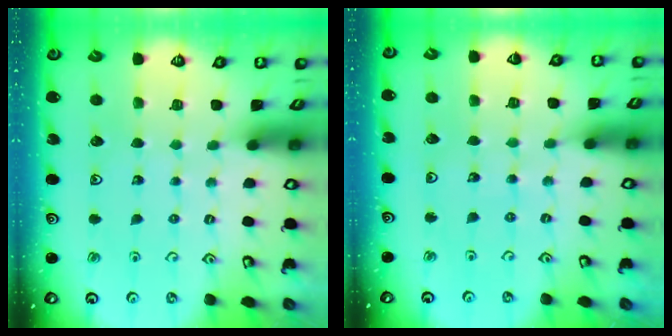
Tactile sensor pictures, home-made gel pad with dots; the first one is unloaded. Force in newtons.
{"total": 3.1, "press": 3.1, "slide": 0.2}